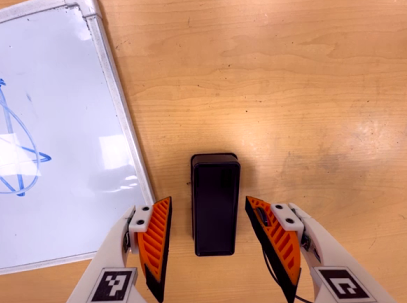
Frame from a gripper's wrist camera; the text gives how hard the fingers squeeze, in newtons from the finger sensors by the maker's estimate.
{"total": 0.0}